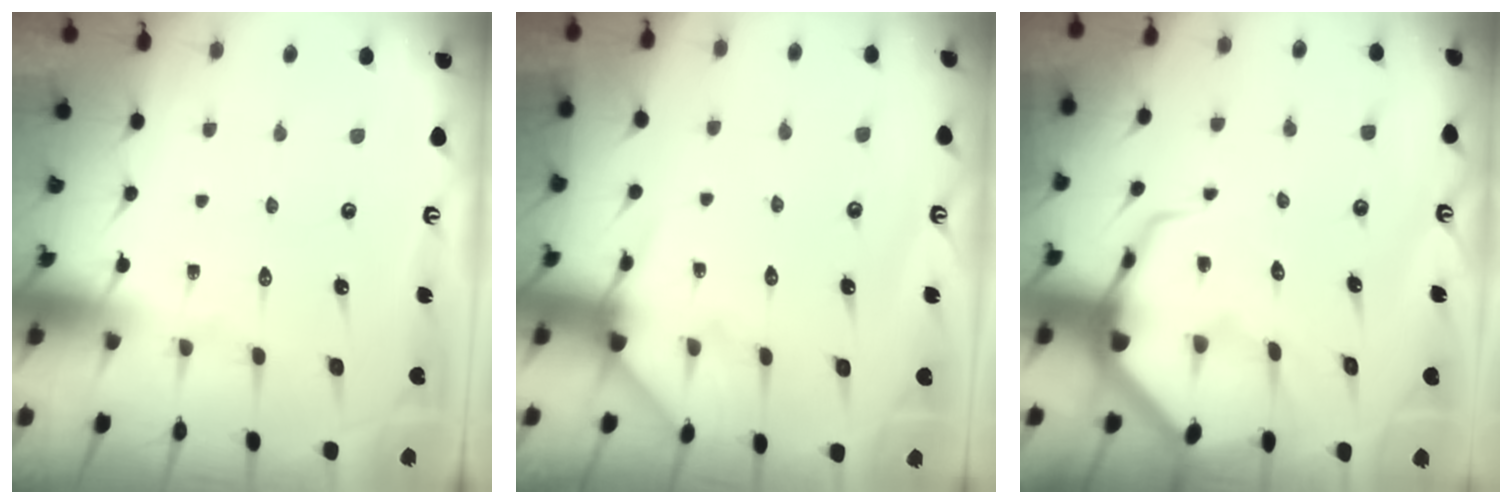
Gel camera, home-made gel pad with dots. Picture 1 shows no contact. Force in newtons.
{"total": 5.1, "press": 5.0, "slide": 0.6}
{"total": 7.8, "press": 7.7, "slide": 0.8}